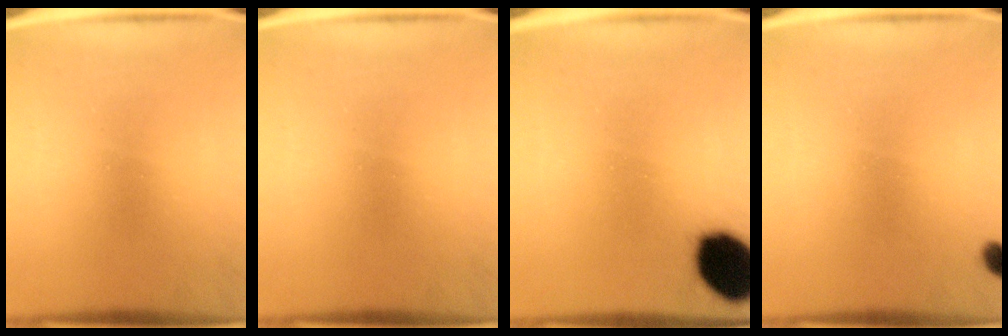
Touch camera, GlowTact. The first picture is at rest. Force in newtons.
{"total": 0.0}
{"total": 14.3}
{"total": 1.5}